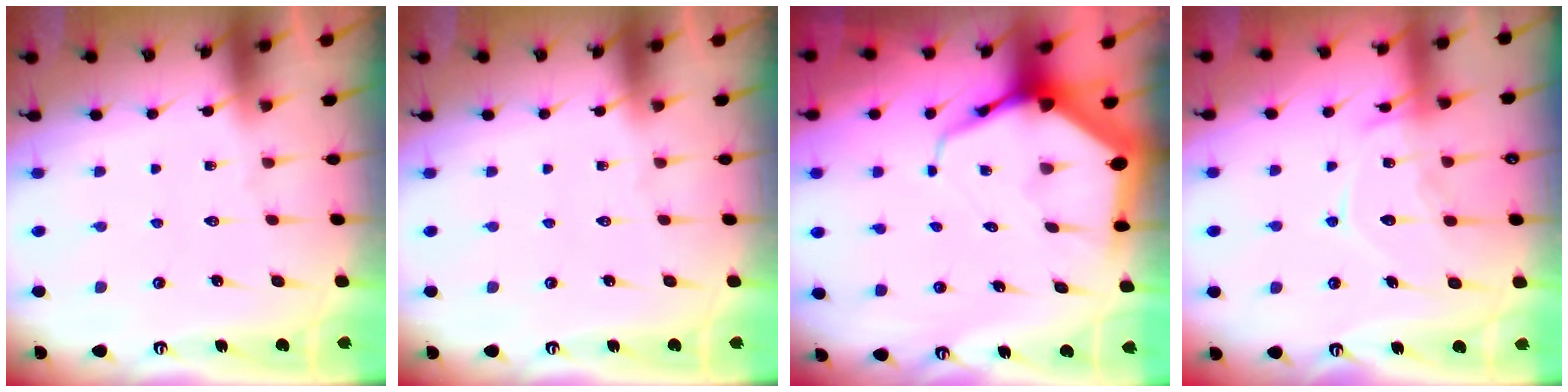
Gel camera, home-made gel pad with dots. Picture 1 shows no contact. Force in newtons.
{"total": 0.0}
{"total": 9.0, "press": 9.0, "slide": 1.0}
{"total": 13.7, "press": 13.6, "slide": 1.1}